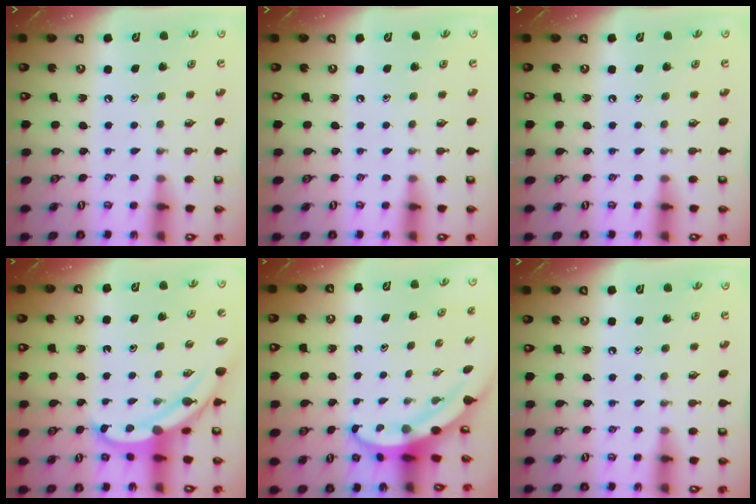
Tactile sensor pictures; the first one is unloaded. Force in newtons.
{"total": 0.0}
{"total": 0.0}
{"total": 5.6, "press": 5.6, "slide": 0.3}
{"total": 3.9, "press": 3.8, "slide": 0.6}
{"total": 0.0}